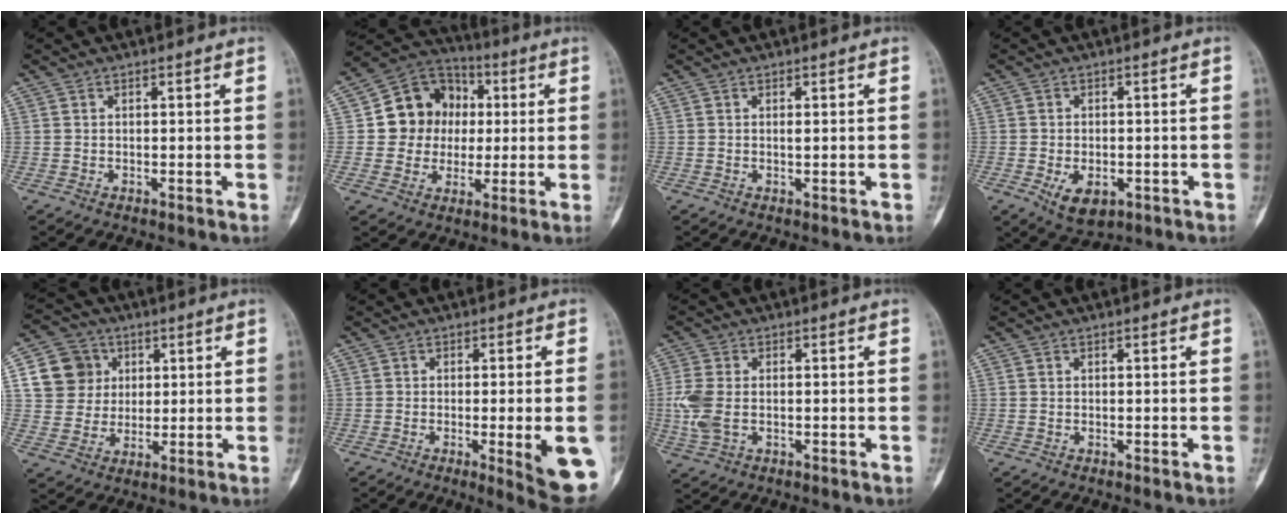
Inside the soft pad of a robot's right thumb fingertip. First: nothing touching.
{"total": 12.9, "force": [1.1, 11.7, 5.3], "torque": [-0.035, 0.018, 0.016]}
{"total": 0.8, "force": [0.1, 0.3, 0.8], "torque": [-0.012, -0.001, 0.003]}
{"total": 6.3, "force": [-2.2, 4.0, 4.4], "torque": [-0.060, 0.002, -0.022]}
{"total": 10.1, "force": [3.0, 9.2, 2.9], "torque": [-0.022, 0.000, 0.053]}
{"total": 11.0, "force": [-2.9, 2.0, 10.4], "torque": [-0.120, -0.011, -0.031]}
{"total": 5.9, "force": [-0.8, 3.2, 4.9], "torque": [-0.134, 0.002, -0.015]}
{"total": 0.0}